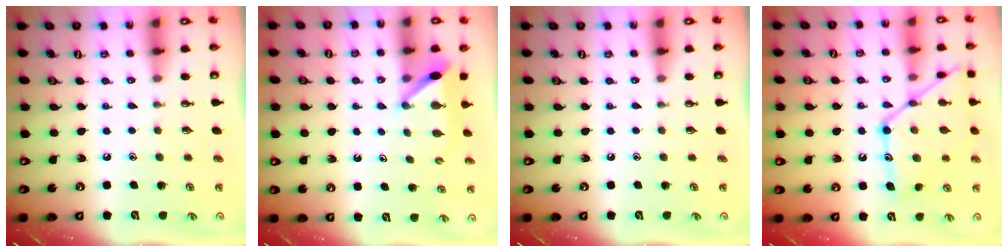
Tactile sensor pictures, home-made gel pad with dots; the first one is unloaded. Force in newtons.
{"total": 5.9, "press": 5.8, "slide": 0.5}
{"total": 0.0}
{"total": 18.0, "press": 17.9, "slide": 1.5}